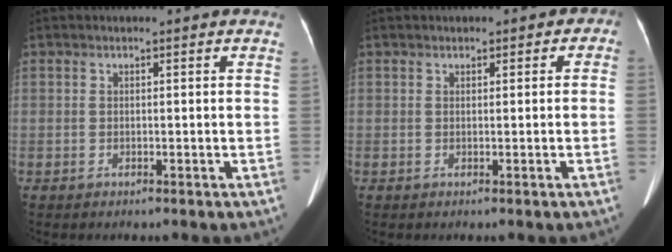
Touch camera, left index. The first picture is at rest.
{"total": 1.5, "force": [0.1, 1.2, 1.0], "torque": [-0.007, -0.003, -0.001]}